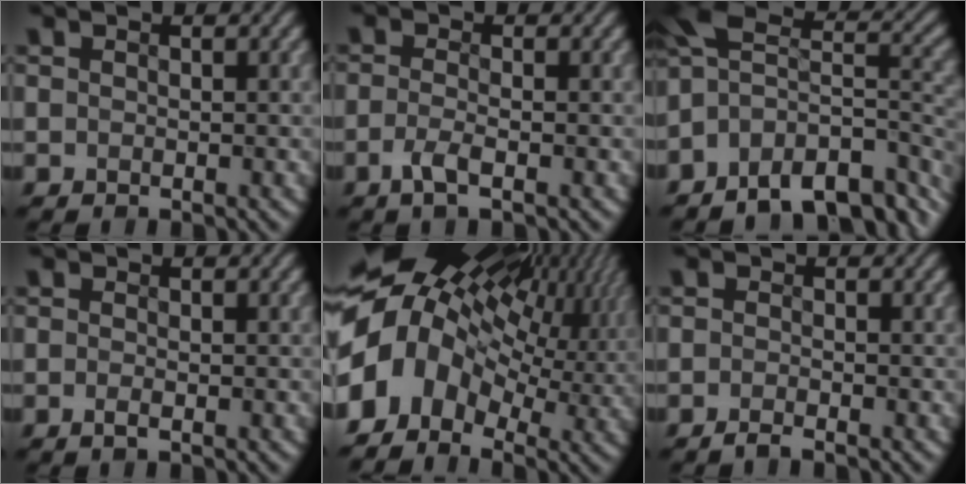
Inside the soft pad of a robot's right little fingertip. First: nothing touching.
{"total": 1.7, "force": [-0.9, 0.3, 1.4], "torque": [-0.038, 0.000, -0.023]}
{"total": 11.2, "force": [-5.8, 6.3, 7.2], "torque": [-0.123, 0.005, -0.070]}
{"total": 0.7, "force": [-0.3, 0.1, 0.6], "torque": [-0.017, 0.001, -0.008]}
{"total": 17.0, "force": [2.6, 11.3, 12.4], "torque": [-0.248, 0.006, 0.057]}
{"total": 1.0, "force": [-0.9, 0.0, 0.5], "torque": [-0.014, 0.003, -0.022]}